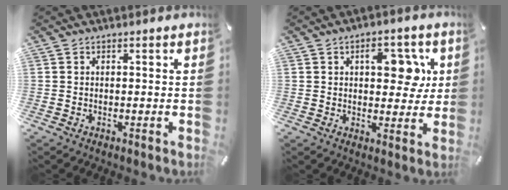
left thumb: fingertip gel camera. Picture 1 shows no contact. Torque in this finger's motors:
{"motor_torque": [1.14, 1.24, 0.67, -0.45, 0.26]}